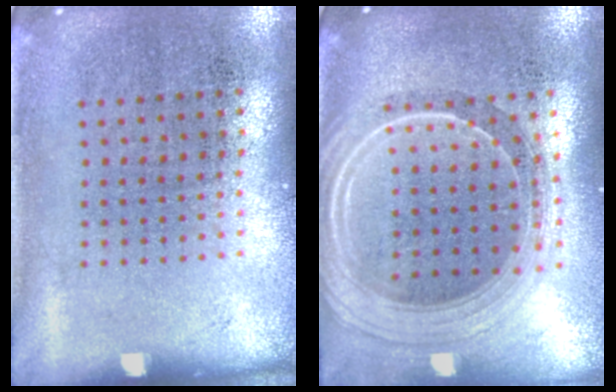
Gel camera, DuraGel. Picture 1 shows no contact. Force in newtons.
{"total": 2.3, "press": 2.0, "slide": 1.1}